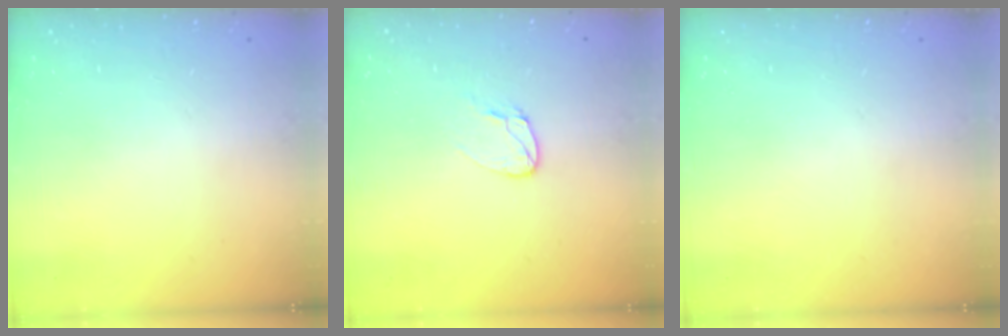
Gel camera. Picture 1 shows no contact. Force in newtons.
{"total": 5.6, "press": 5.6, "slide": 0.4}
{"total": 0.0}